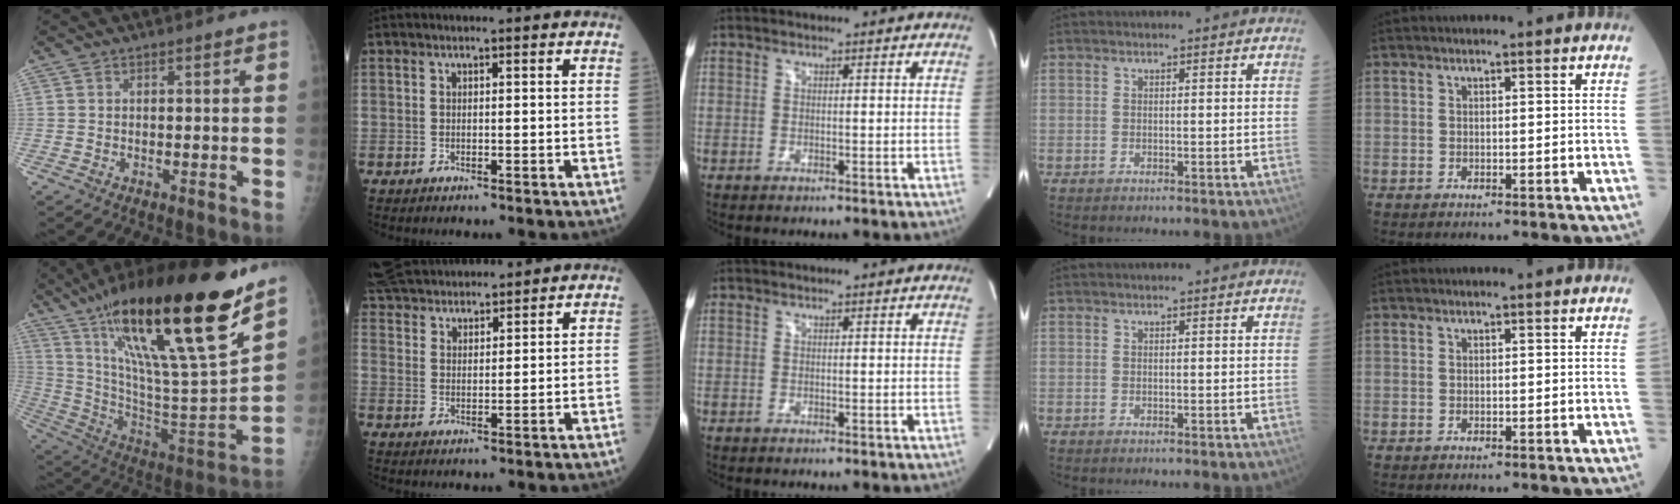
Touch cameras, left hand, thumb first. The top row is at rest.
{"thumb": {"total": 33.7, "force": [20.2, 5.8, 26.3], "torque": [-0.424, -0.056, 0.347]}, "index": {"total": 14.0, "force": [13.1, 2.8, 4.0], "torque": [-0.091, 0.045, 0.224]}}